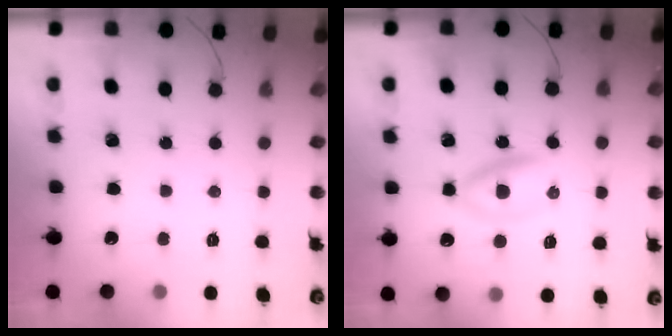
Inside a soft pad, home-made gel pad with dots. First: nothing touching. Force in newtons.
{"total": 3.0, "press": 2.9, "slide": 0.9}